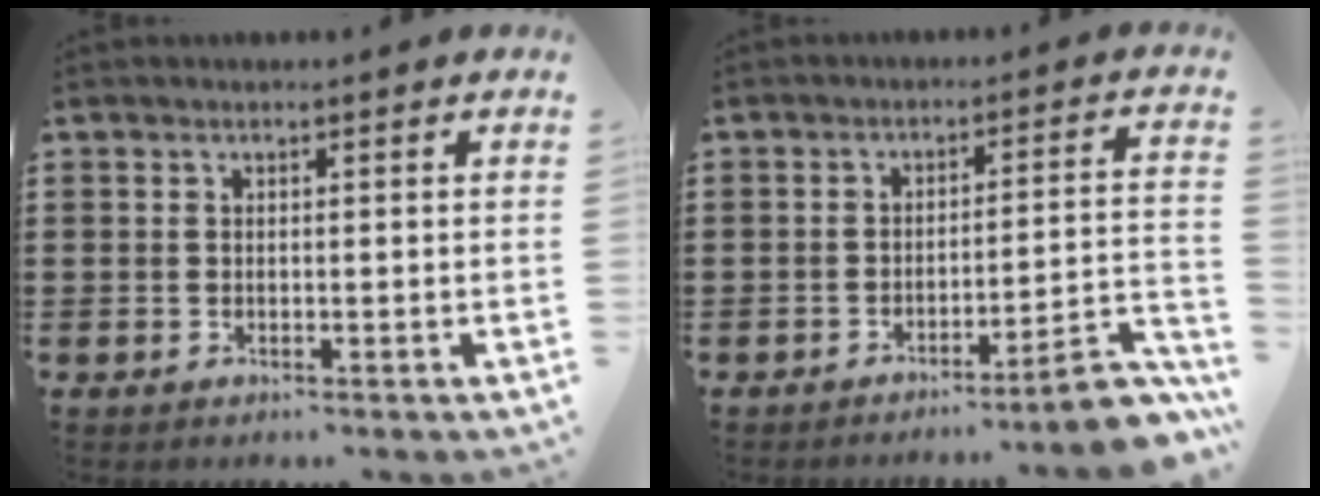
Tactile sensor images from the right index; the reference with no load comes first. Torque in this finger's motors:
{"motor_torque": [0.51, -0.46, 0.17, 0.02]}